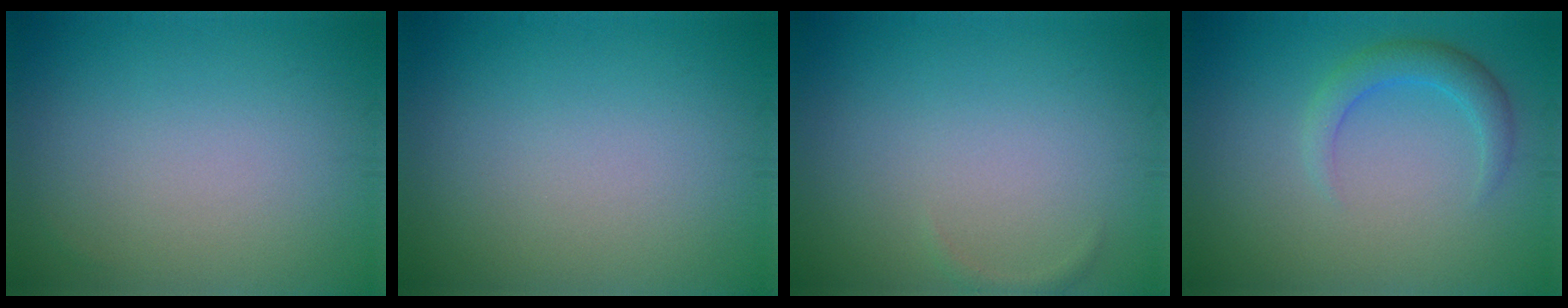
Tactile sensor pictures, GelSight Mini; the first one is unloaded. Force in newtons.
{"total": 0.0}
{"total": 0.5, "press": 0.5, "slide": 0.1}
{"total": 2.5, "press": 2.5, "slide": 0.1}